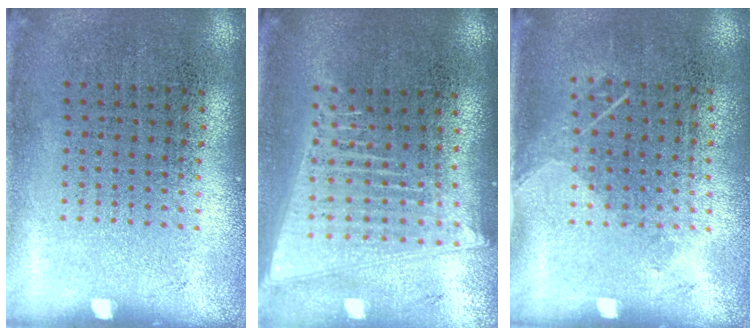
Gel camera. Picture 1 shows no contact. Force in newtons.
{"total": 2.1, "press": 1.8, "slide": 1.0}
{"total": 1.2, "press": 0.9, "slide": 0.8}